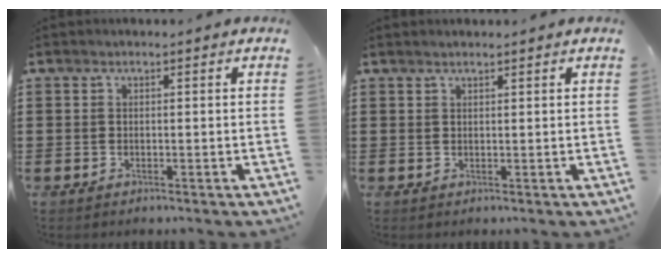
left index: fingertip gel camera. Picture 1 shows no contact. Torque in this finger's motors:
{"motor_torque": [1.15, 0.98, 0.08, -0.01]}